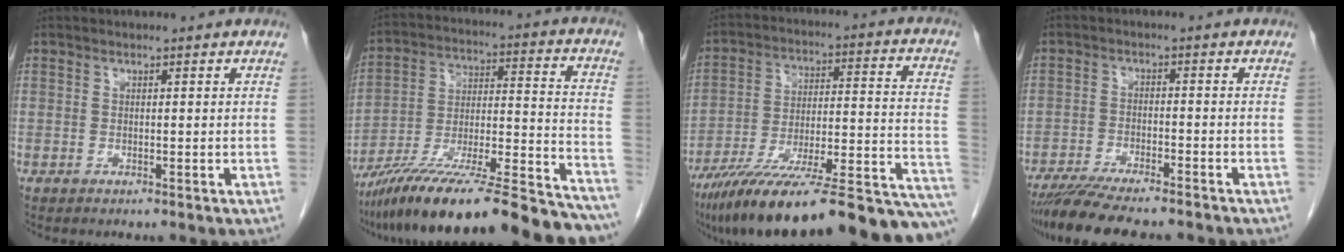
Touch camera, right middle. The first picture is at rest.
{"total": 29.0, "force": [-25.0, 2.4, 14.6], "torque": [-0.185, -0.008, -0.385]}
{"total": 31.3, "force": [-25.0, 4.2, 18.3], "torque": [-0.202, -0.010, -0.363]}
{"total": 12.3, "force": [-10.6, 1.5, 6.1], "torque": [-0.098, -0.022, -0.163]}